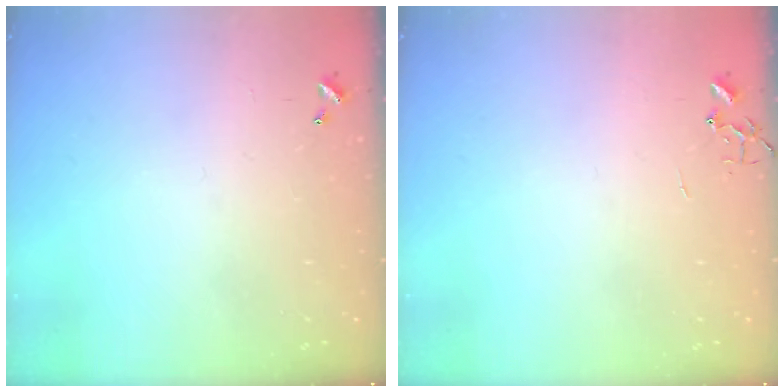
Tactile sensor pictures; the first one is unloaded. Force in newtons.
{"total": 0.0}